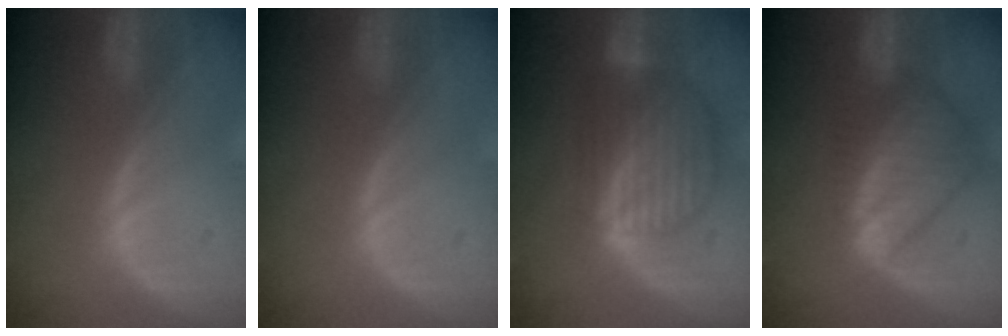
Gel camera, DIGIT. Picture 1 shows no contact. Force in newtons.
{"total": 0.0}
{"total": 8.7, "press": 7.6, "slide": 4.3}
{"total": 9.0, "press": 7.8, "slide": 4.5}